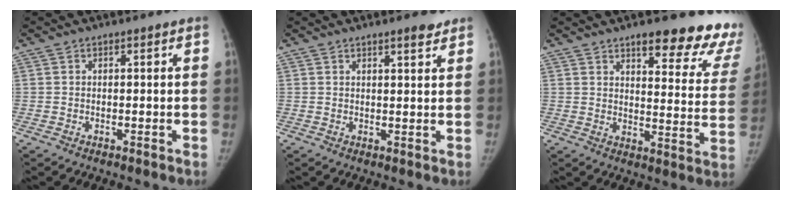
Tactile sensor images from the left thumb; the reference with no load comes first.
{"total": 2.7, "force": [2.1, 0.6, 1.6], "torque": [-0.016, -0.014, 0.028]}
{"total": 20.0, "force": [15.9, 5.6, 10.8], "torque": [-0.088, -0.099, 0.179]}